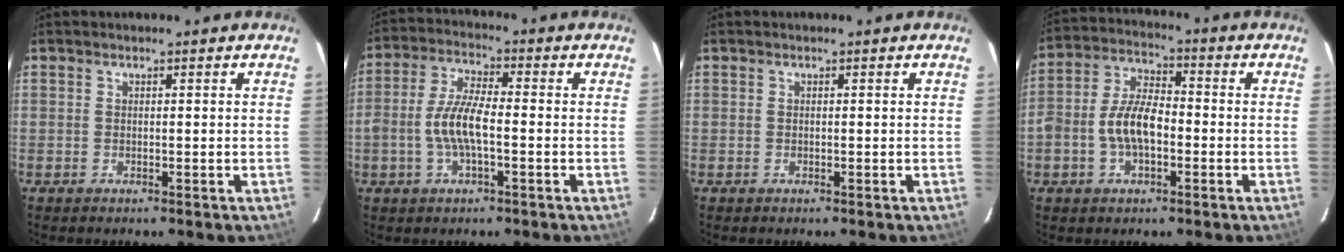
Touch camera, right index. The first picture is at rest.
{"total": 8.0, "force": [-1.8, 2.5, 7.3], "torque": [-0.153, 0.008, -0.037]}
{"total": 0.0}
{"total": 9.0, "force": [-2.3, 4.8, 7.3], "torque": [-0.151, 0.016, -0.042]}